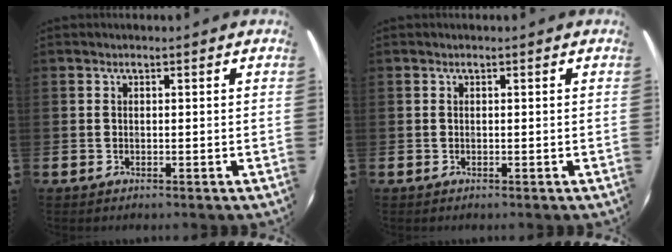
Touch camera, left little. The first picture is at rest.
{"total": 0.0}